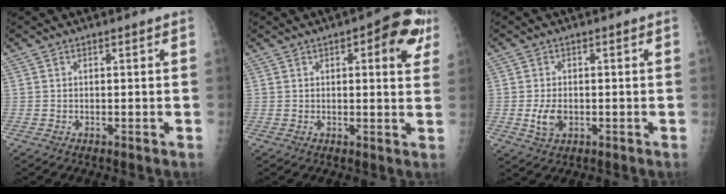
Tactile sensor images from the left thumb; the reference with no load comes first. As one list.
[{"total": 9.4, "force": [3.9, 3.5, 7.8], "torque": [-0.067, -0.004, 0.039]}, {"total": 4.2, "force": [-0.8, 2.7, 3.1], "torque": [-0.058, -0.002, -0.010]}]